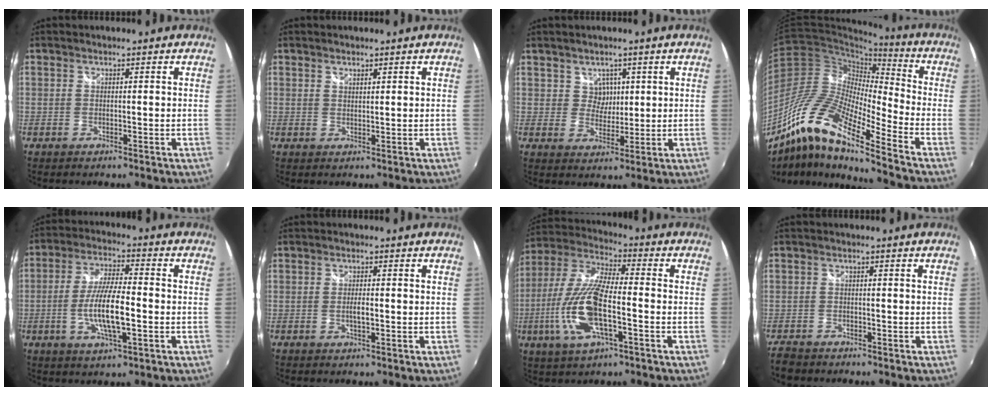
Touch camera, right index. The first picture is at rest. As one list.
[{"total": 1.1, "force": [0.9, 0.4, 0.4], "torque": [-0.004, 0.000, 0.016]}, {"total": 3.6, "force": [1.5, 3.3, 0.4], "torque": [-0.002, 0.005, 0.028]}, {"total": 16.1, "force": [-10.7, 2.3, 11.7], "torque": [-0.221, -0.001, -0.228]}, {"total": 10.8, "force": [-2.6, 2.4, 10.1], "torque": [-0.199, -0.003, -0.049]}, {"total": 2.0, "force": [-0.4, 0.5, 1.8], "torque": [-0.033, -0.001, -0.008]}, {"total": 16.2, "force": [-4.6, 5.0, 14.7], "torque": [-0.312, -0.009, -0.093]}, {"total": 3.7, "force": [-3.2, 1.9, 0.7], "torque": [-0.031, -0.007, -0.064]}]